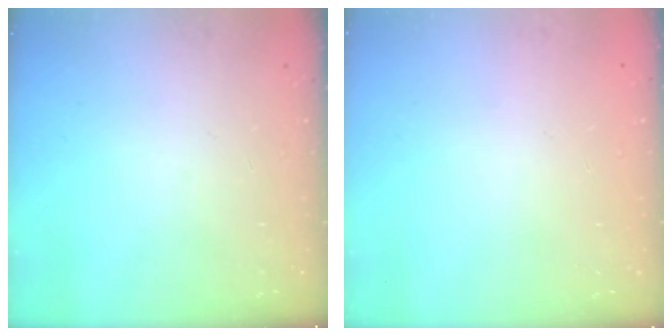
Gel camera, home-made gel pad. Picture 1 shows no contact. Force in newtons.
{"total": 0.0}